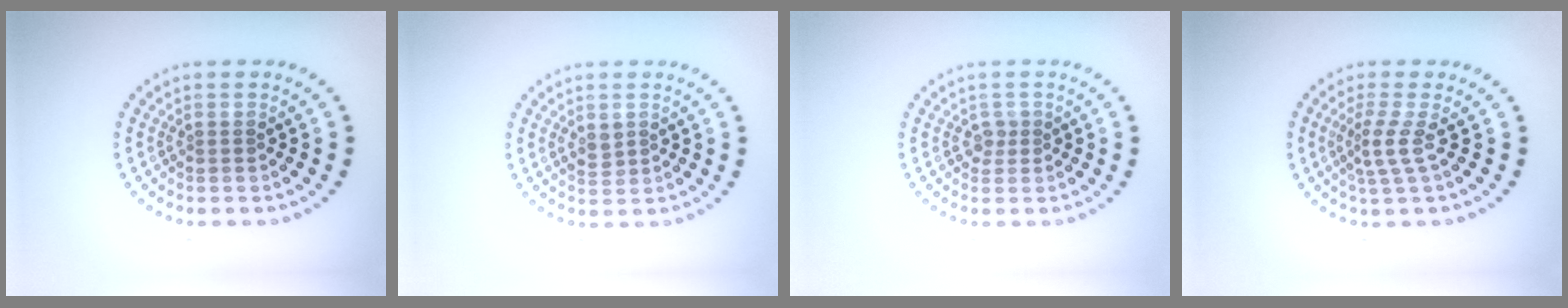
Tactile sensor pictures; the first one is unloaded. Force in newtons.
{"total": 1.5, "press": 1.5, "slide": 0.2}
{"total": 1.0, "press": 0.9, "slide": 0.6}
{"total": 2.3, "press": 1.6, "slide": 1.7}